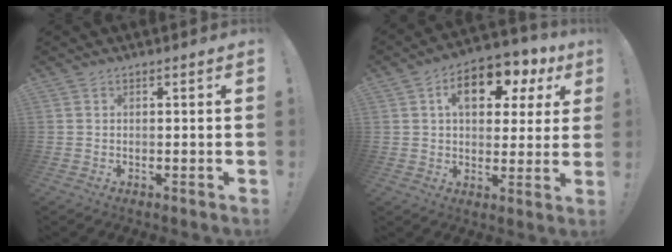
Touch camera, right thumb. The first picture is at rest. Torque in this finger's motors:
{"motor_torque": [0.60, 2.52, 1.01, 0.46, 0.06]}